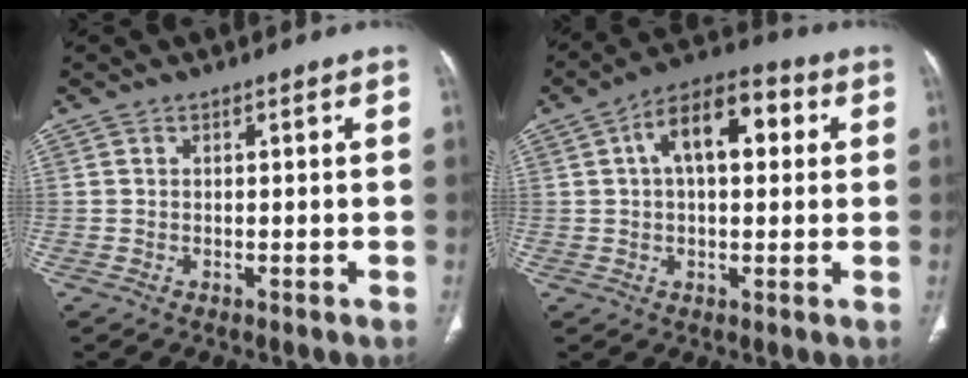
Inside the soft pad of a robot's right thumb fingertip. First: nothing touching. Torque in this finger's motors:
{"motor_torque": [1.12, 3.88, 0.61, -0.47, 0.09]}